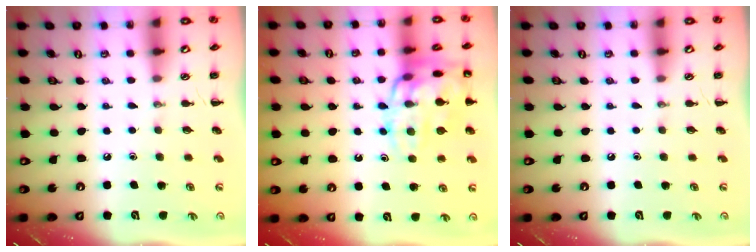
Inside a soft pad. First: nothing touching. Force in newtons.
{"total": 18.1, "press": 18.1, "slide": 0.8}
{"total": 0.0}